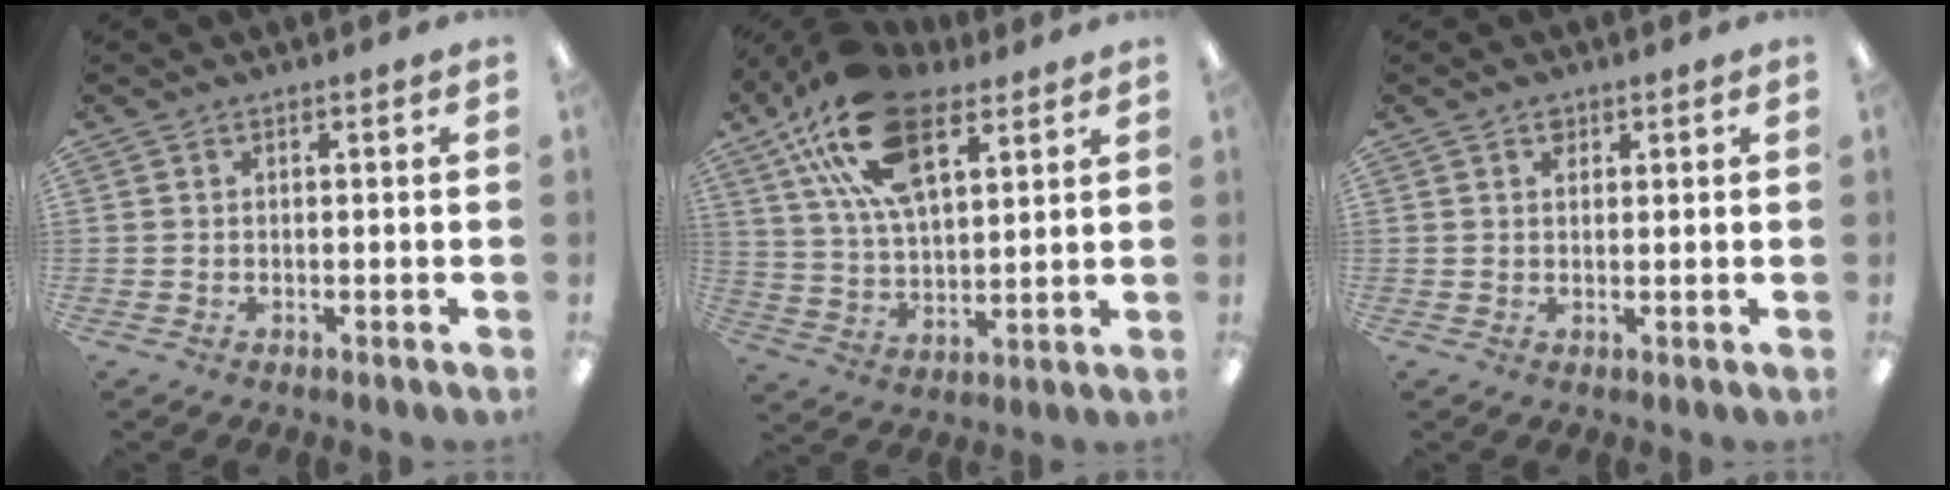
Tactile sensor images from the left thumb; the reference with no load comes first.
{"total": 20.9, "force": [11.6, 10.7, 13.7], "torque": [-0.251, -0.034, 0.204]}
{"total": 1.6, "force": [1.1, 1.1, 0.6], "torque": [-0.005, -0.002, 0.019]}